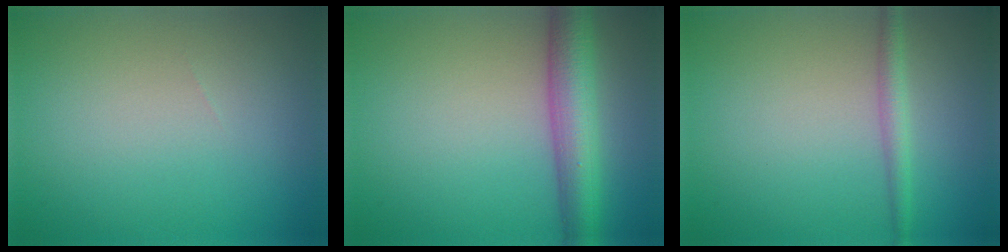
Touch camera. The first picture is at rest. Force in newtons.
{"total": 5.8, "press": 5.8, "slide": 0.1}
{"total": 1.8, "press": 1.8, "slide": 0.0}